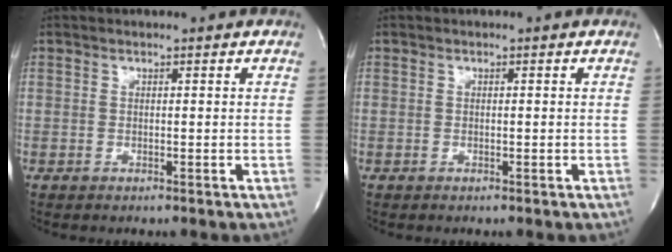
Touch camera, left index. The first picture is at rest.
{"total": 0.0}